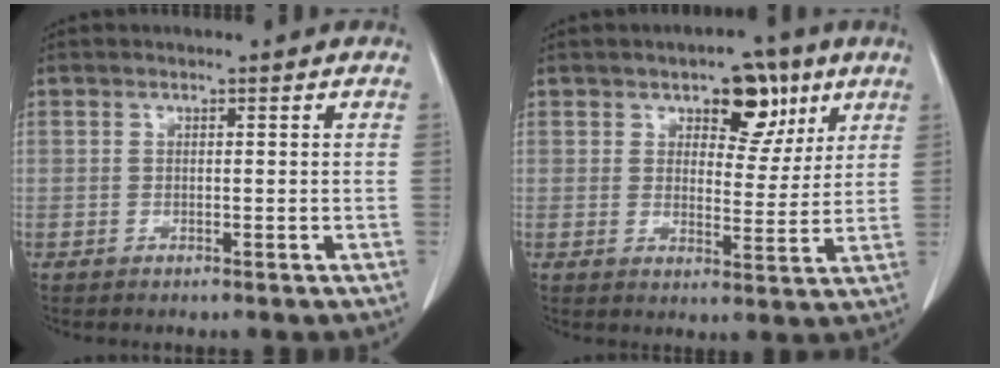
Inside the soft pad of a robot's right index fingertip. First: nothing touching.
{"total": 7.7, "force": [4.2, 4.4, 4.8], "torque": [-0.050, 0.008, 0.060]}